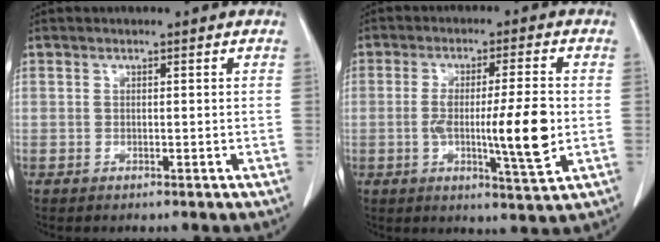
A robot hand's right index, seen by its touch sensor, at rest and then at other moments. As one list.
[{"total": 9.9, "force": [-1.2, 0.8, 9.8], "torque": [-0.159, -0.006, -0.021]}]